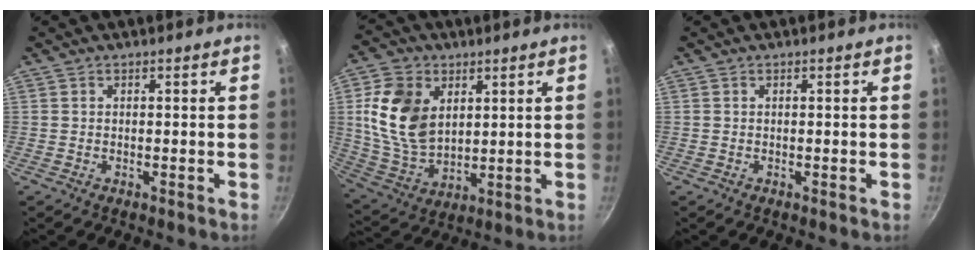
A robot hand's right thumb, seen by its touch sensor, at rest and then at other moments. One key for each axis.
{"total": 15.0, "fx": 3.8, "fy": 10.4, "fz": 10.1, "tx": -0.173, "ty": -0.019, "tz": 0.085}
{"total": 0.0}